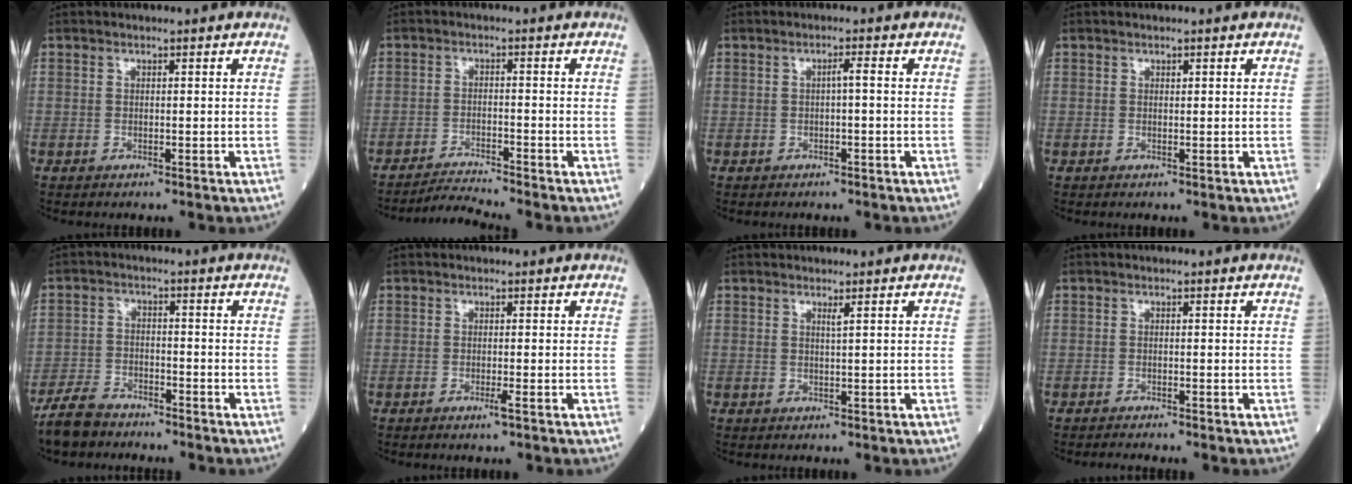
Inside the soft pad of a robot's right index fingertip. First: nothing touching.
{"total": 4.0, "force": [-3.7, -1.7, 0.0], "torque": [-0.010, -0.017, -0.066]}
{"total": 1.3, "force": [-0.2, 0.0, 1.3], "torque": [-0.019, 0.004, -0.003]}
{"total": 0.0}
{"total": 5.9, "force": [-5.3, 2.0, 1.7], "torque": [-0.044, -0.012, -0.102]}
{"total": 1.2, "force": [-0.6, -0.2, 0.9], "torque": [-0.019, -0.002, -0.012]}
{"total": 0.8, "force": [0.5, -0.3, 0.6], "torque": [-0.020, -0.007, 0.010]}
{"total": 1.3, "force": [-1.3, -0.3, 0.3], "torque": [-0.007, -0.003, -0.021]}